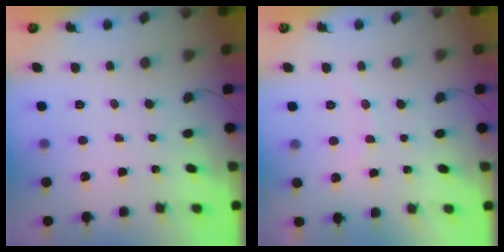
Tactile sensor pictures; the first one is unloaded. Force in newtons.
{"total": 6.7, "press": 6.6, "slide": 1.2}